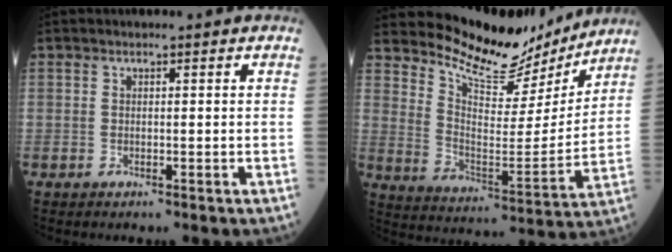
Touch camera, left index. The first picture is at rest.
{"total": 14.4, "force": [13.8, 2.9, 2.9], "torque": [-0.066, -0.030, 0.217]}